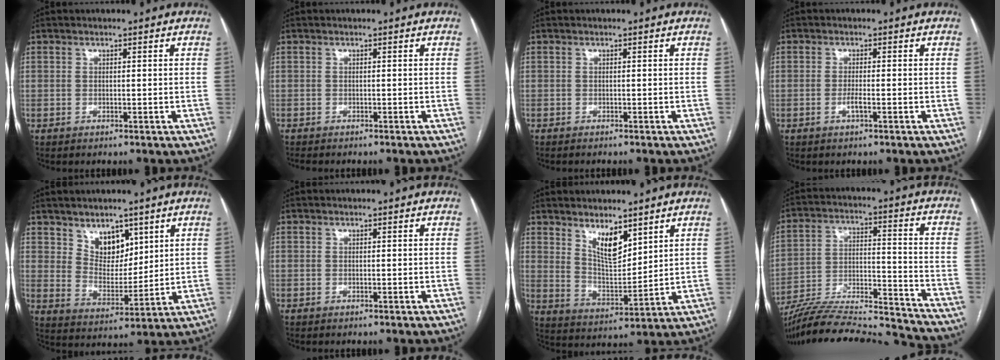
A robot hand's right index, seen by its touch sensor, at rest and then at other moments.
{"total": 2.4, "force": [-2.2, 0.7, 0.8], "torque": [-0.012, -0.005, -0.030]}
{"total": 1.3, "force": [-1.2, 0.3, 0.3], "torque": [-0.007, -0.002, -0.016]}
{"total": 1.7, "force": [-0.8, 0.1, 1.5], "torque": [-0.030, 0.000, -0.015]}
{"total": 7.3, "force": [4.4, 4.3, 3.8], "torque": [-0.062, -0.003, 0.088]}
{"total": 0.0}
{"total": 7.5, "force": [4.9, 2.7, 5.0], "torque": [-0.094, -0.012, 0.099]}
{"total": 26.2, "force": [-24.4, 2.1, 9.3], "torque": [-0.154, -0.008, -0.371]}